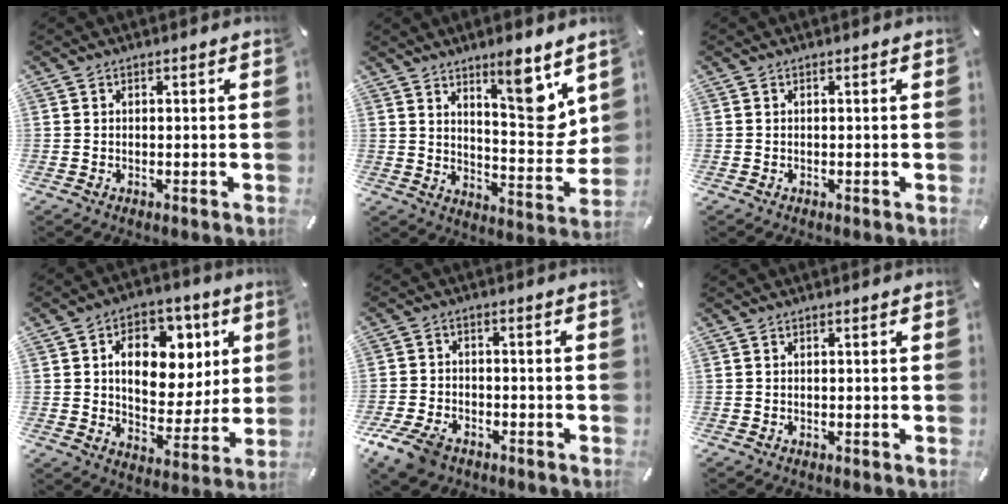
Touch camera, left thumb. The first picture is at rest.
{"total": 12.2, "force": [7.7, 3.6, 8.8], "torque": [-0.102, -0.073, 0.126]}
{"total": 0.0}
{"total": 14.9, "force": [4.6, 10.9, 9.0], "torque": [-0.129, -0.011, 0.084]}
{"total": 7.4, "force": [-4.7, 4.5, 3.4], "torque": [-0.078, 0.020, -0.091]}
{"total": 0.0}